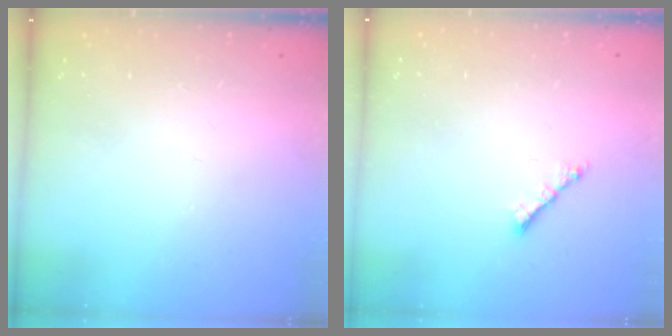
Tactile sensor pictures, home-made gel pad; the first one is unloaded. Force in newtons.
{"total": 1.8, "press": 1.7, "slide": 0.6}